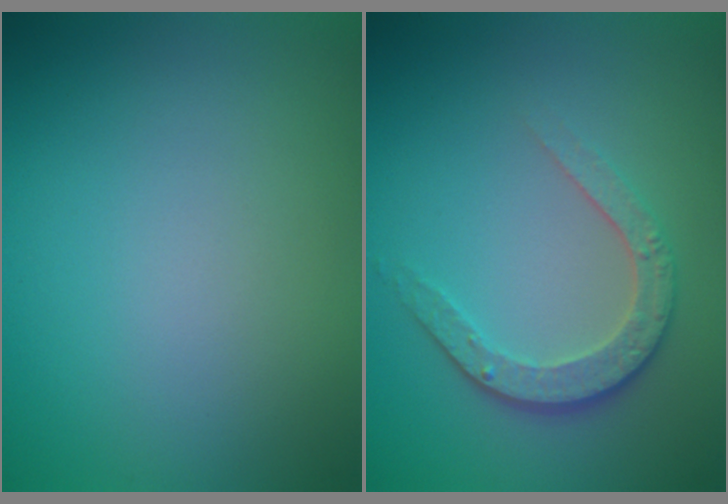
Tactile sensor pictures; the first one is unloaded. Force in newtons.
{"total": 3.3, "press": 2.6, "slide": 2.1}